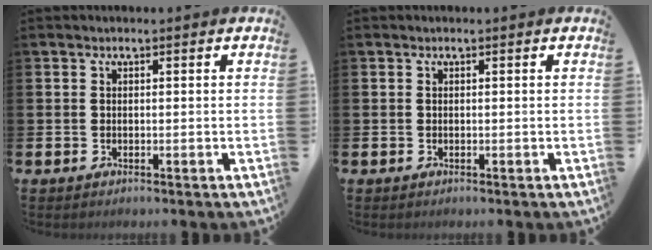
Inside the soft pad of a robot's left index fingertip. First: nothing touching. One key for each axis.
{"total": 0.0}